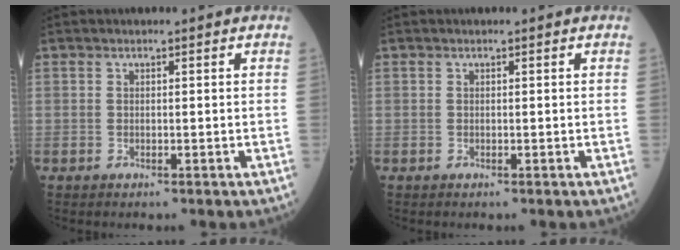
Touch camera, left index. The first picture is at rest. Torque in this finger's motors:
{"motor_torque": [0.01, 0.01, 0.00, 0.01]}